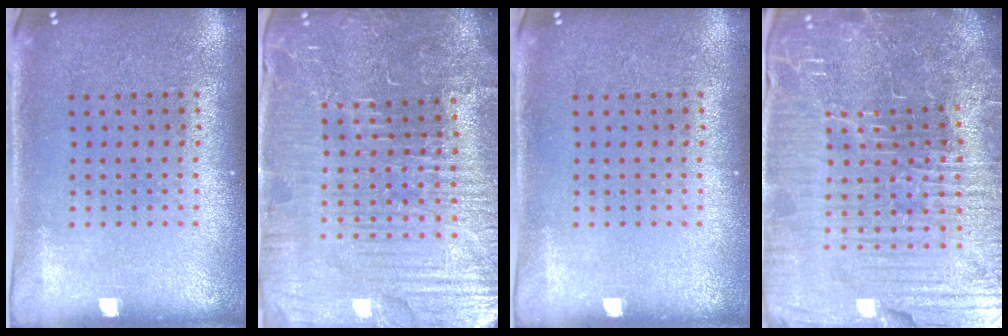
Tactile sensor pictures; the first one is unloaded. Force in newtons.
{"total": 5.6, "press": 5.2, "slide": 2.1}
{"total": 0.0}
{"total": 7.5, "press": 6.7, "slide": 3.4}